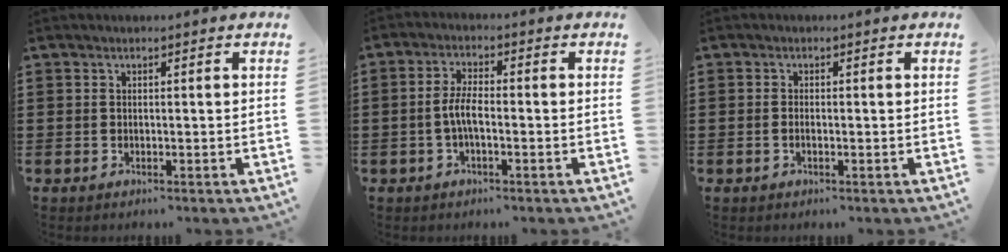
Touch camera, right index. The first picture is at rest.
{"total": 3.9, "force": [-1.1, 1.0, 3.6], "torque": [-0.084, -0.003, -0.029]}
{"total": 0.8, "force": [-0.5, 0.0, 0.6], "torque": [-0.014, -0.007, -0.007]}